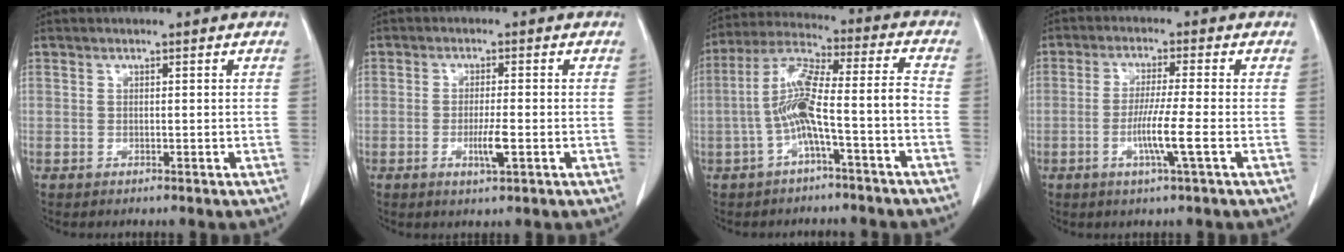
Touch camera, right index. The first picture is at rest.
{"total": 3.6, "force": [-1.1, 0.2, 3.4], "torque": [-0.063, -0.004, -0.017]}
{"total": 10.4, "force": [-3.1, 0.6, 9.9], "torque": [-0.197, 0.036, -0.057]}
{"total": 6.7, "force": [-2.0, -1.0, 6.3], "torque": [-0.118, -0.012, -0.040]}